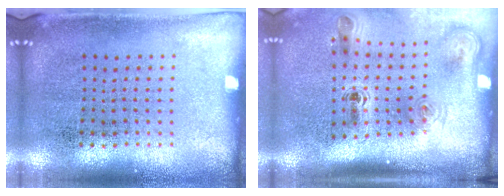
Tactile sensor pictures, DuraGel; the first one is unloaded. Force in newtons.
{"total": 2.3, "press": 1.5, "slide": 1.7}